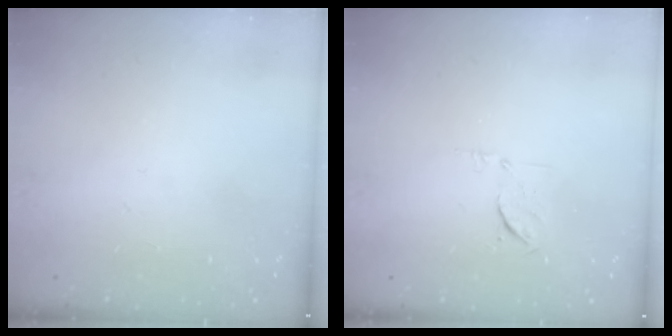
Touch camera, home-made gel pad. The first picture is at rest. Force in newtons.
{"total": 5.5, "press": 5.4, "slide": 1.2}